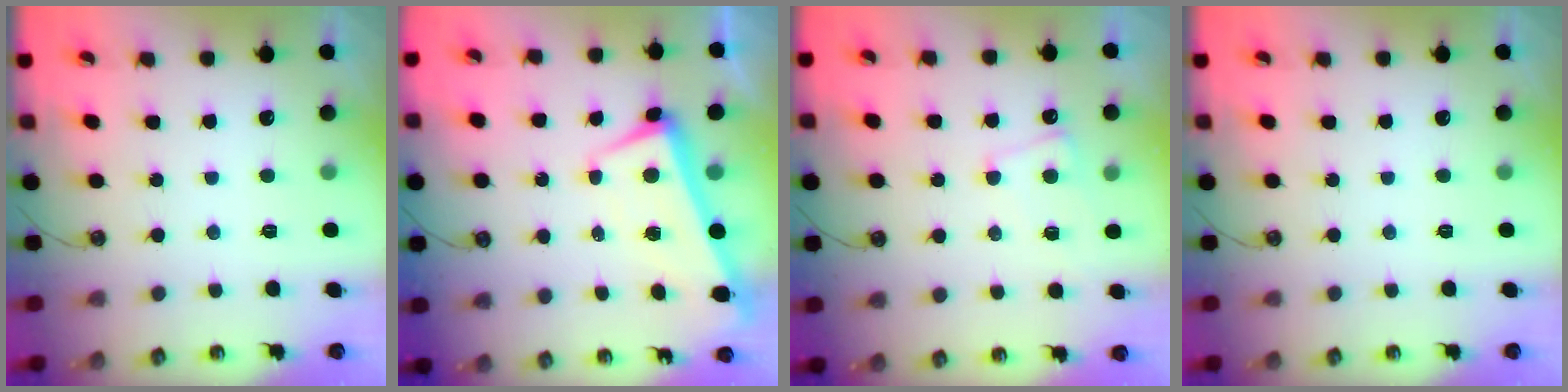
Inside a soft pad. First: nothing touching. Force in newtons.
{"total": 2.1, "press": 2.0, "slide": 0.7}
{"total": 1.1, "press": 0.9, "slide": 0.5}
{"total": 0.0}